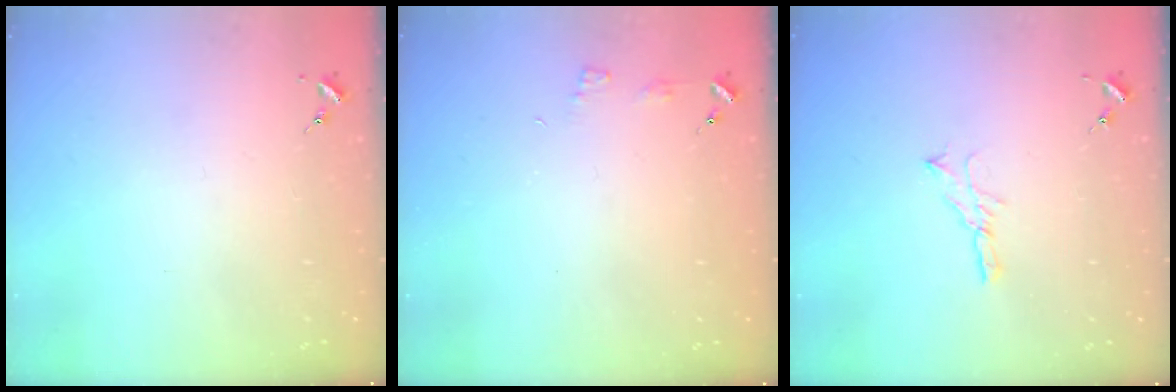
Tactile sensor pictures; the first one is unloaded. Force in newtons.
{"total": 3.8, "press": 3.8, "slide": 0.3}
{"total": 5.3, "press": 5.3, "slide": 0.5}